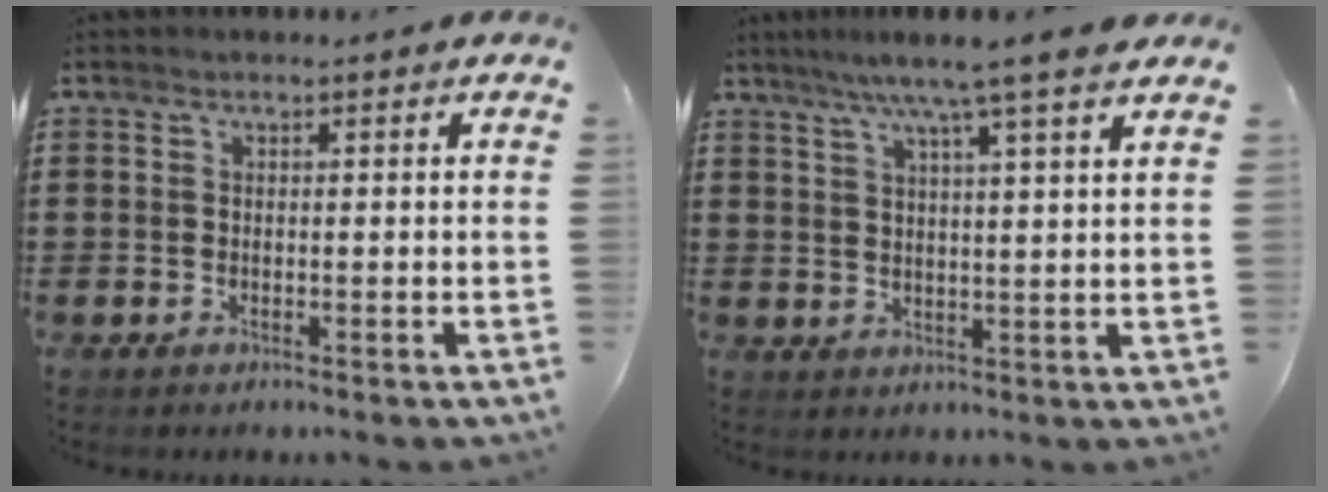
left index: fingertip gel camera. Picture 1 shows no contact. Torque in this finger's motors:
{"motor_torque": [2.14, 0.00, 0.38, 0.21]}